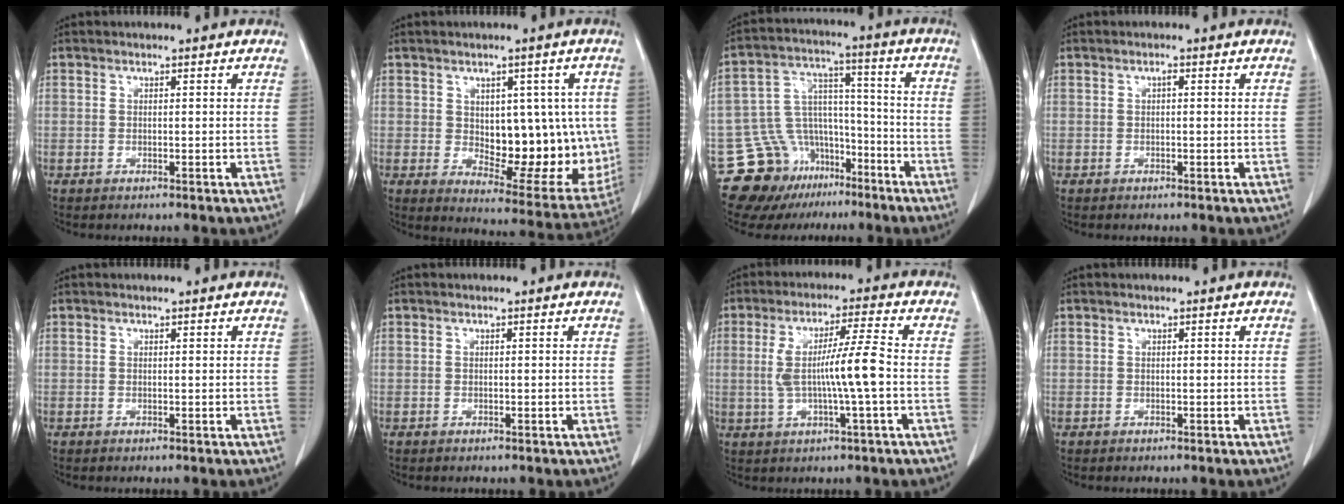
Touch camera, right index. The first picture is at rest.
{"total": 16.0, "force": [0.4, 8.2, 13.7], "torque": [-0.176, 0.001, 0.033]}
{"total": 14.8, "force": [-10.1, 10.1, 3.8], "torque": [-0.069, 0.075, -0.158]}
{"total": 0.6, "force": [0.1, 0.2, 0.5], "torque": [-0.011, 0.002, 0.002]}
{"total": 0.0}
{"total": 0.0}
{"total": 8.9, "force": [-0.5, -0.2, 8.9], "torque": [-0.169, 0.007, -0.009]}
{"total": 0.0}